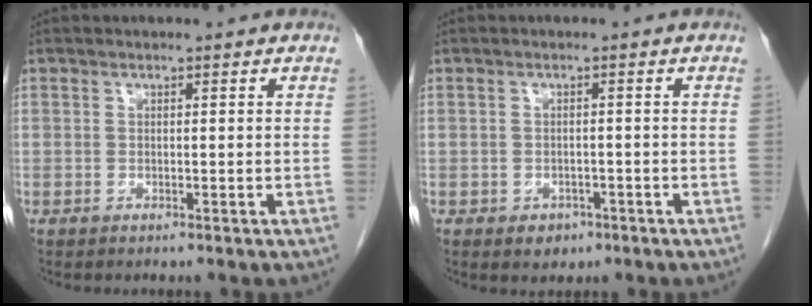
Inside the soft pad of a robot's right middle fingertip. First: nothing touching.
{"total": 2.1, "force": [-1.2, 1.5, 0.8], "torque": [-0.009, 0.003, -0.009]}